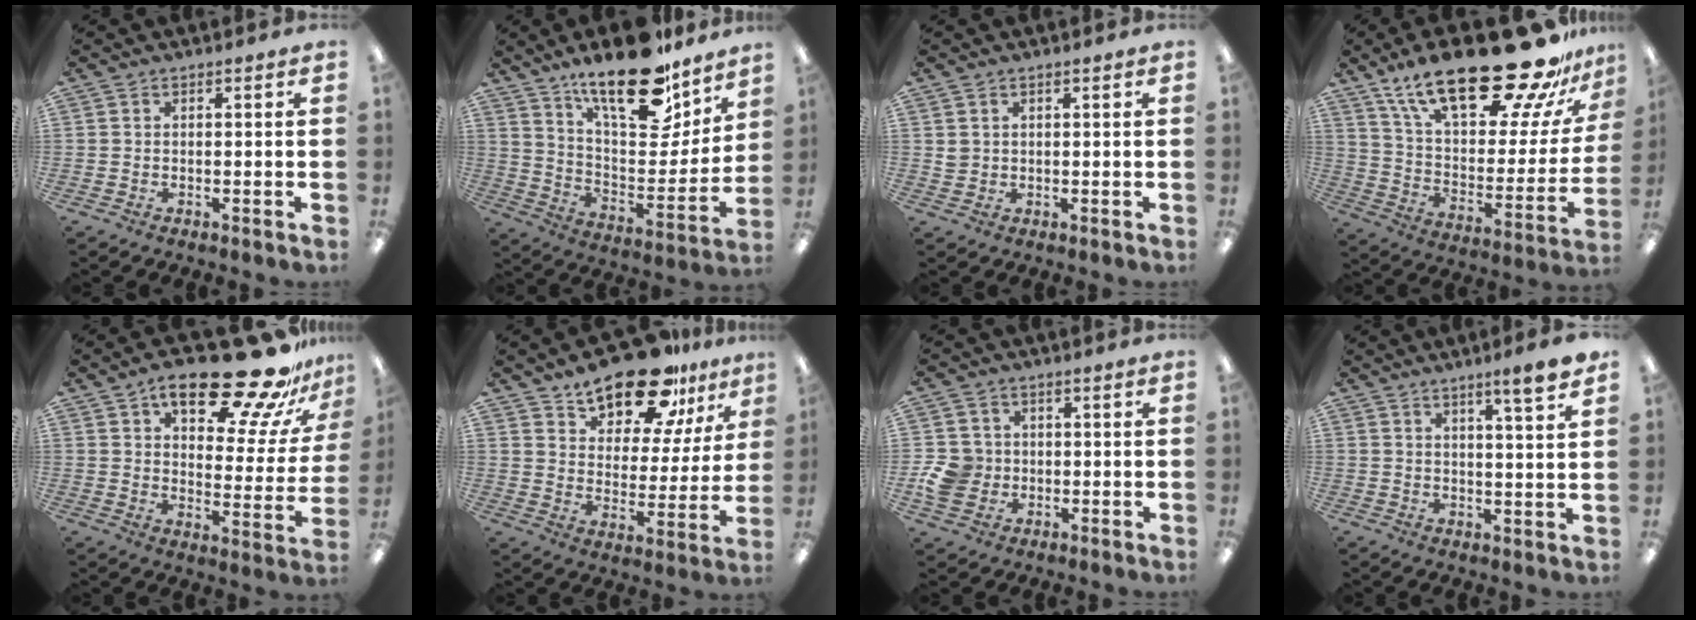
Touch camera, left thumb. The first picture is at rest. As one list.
[{"total": 22.7, "force": [16.9, 8.3, 12.5], "torque": [-0.193, -0.116, 0.290]}, {"total": 2.0, "force": [0.9, 1.8, 0.4], "torque": [-0.011, 0.002, 0.015]}, {"total": 30.1, "force": [21.0, 10.0, 19.1], "torque": [-0.299, -0.133, 0.354]}, {"total": 24.0, "force": [17.3, 7.7, 14.6], "torque": [-0.198, -0.115, 0.278]}, {"total": 18.5, "force": [14.5, 7.7, 8.6], "torque": [-0.134, -0.096, 0.250]}, {"total": 7.4, "force": [-1.0, 6.8, 2.8], "torque": [-0.059, 0.012, -0.015]}, {"total": 6.0, "force": [4.6, 0.1, 3.8], "torque": [-0.054, -0.031, 0.072]}]